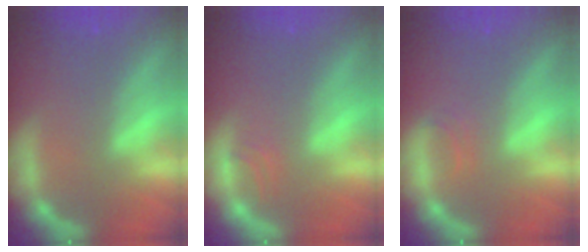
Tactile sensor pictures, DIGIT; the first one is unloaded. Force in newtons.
{"total": 0.9}
{"total": 0.9}